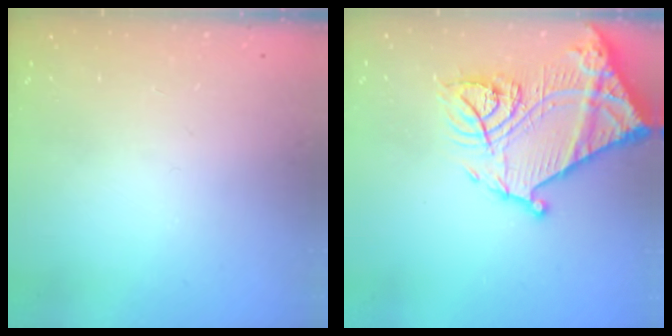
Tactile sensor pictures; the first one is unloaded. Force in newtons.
{"total": 22.6, "press": 22.5, "slide": 2.0}